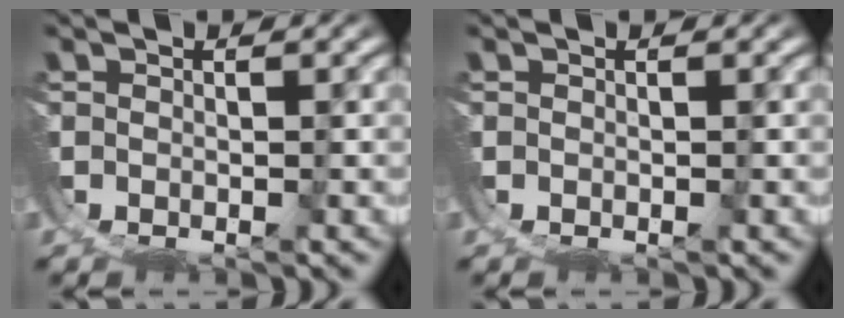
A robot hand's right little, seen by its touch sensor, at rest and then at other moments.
{"total": 0.0}